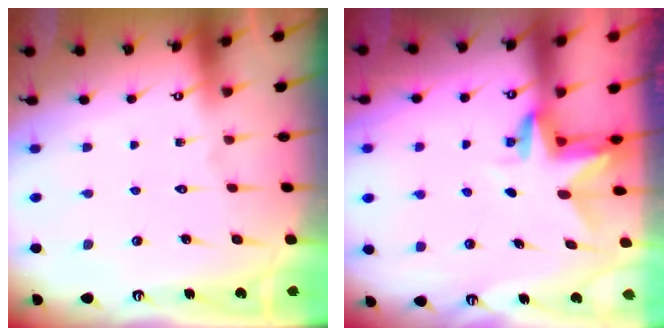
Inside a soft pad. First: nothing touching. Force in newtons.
{"total": 2.9, "press": 2.9, "slide": 0.2}